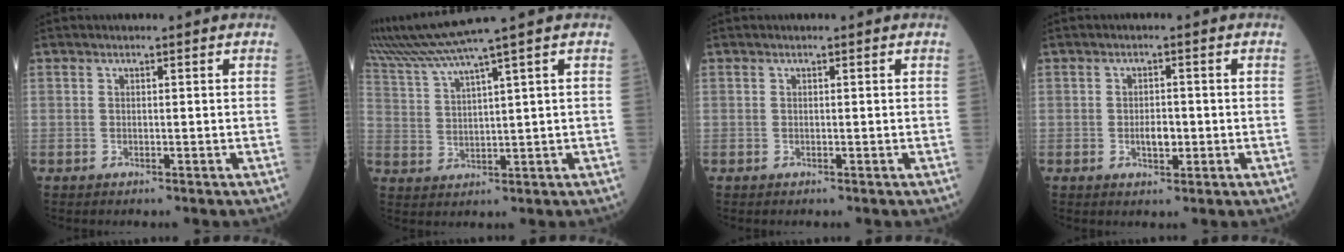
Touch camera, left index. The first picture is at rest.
{"total": 8.5, "force": [6.9, -2.8, 4.0], "torque": [-0.085, 0.003, 0.139]}
{"total": 0.0}
{"total": 2.7, "force": [-0.7, 1.3, 2.3], "torque": [-0.039, -0.002, -0.009]}